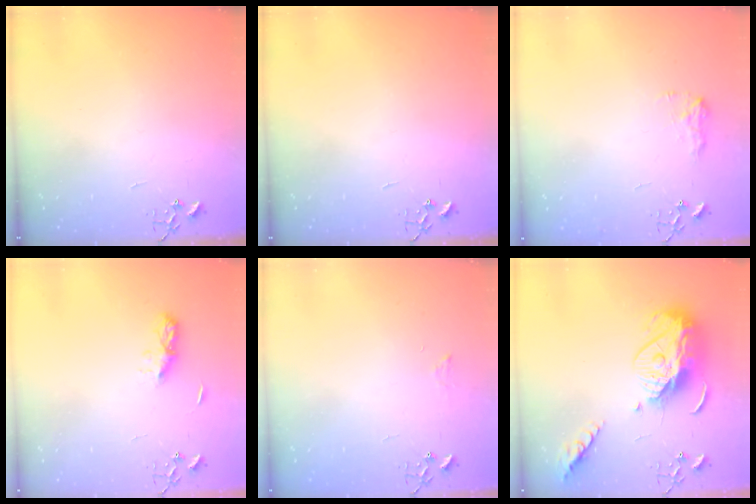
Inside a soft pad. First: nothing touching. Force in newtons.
{"total": 0.0}
{"total": 7.9, "press": 7.9, "slide": 0.4}
{"total": 6.4, "press": 6.3, "slide": 0.7}
{"total": 6.3, "press": 6.3, "slide": 0.7}
{"total": 17.5, "press": 17.4, "slide": 1.6}